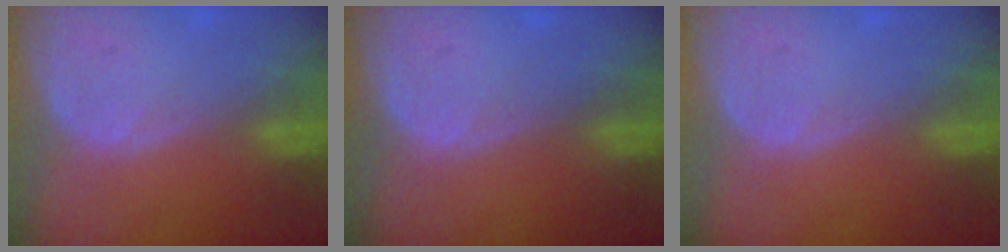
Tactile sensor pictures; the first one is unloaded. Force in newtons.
{"total": 0.0}
{"total": 0.0}